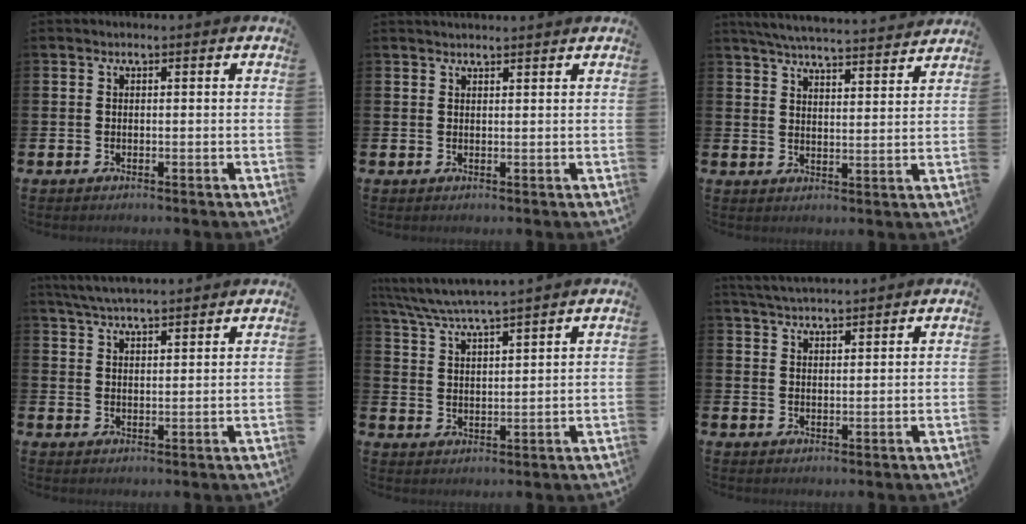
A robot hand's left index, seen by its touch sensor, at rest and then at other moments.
{"total": 1.4, "force": [1.4, 0.0, 0.1], "torque": [0.010, -0.008, 0.023]}
{"total": 5.9, "force": [5.7, 0.2, 1.2], "torque": [-0.035, -0.040, 0.100]}
{"total": 5.1, "force": [5.0, 0.3, 1.1], "torque": [-0.038, -0.018, 0.092]}
{"total": 5.6, "force": [5.4, -0.2, 1.4], "torque": [-0.049, -0.031, 0.095]}
{"total": 3.9, "force": [3.9, 0.1, 0.4], "torque": [-0.013, -0.018, 0.071]}